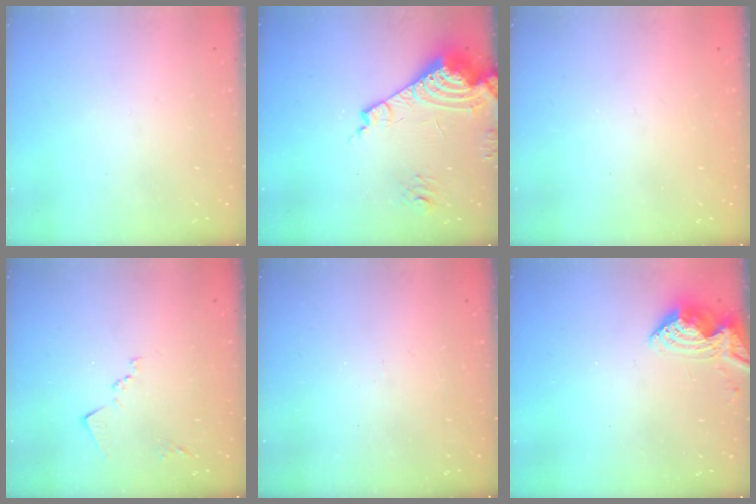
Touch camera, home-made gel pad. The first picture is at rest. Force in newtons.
{"total": 15.2, "press": 15.0, "slide": 2.1}
{"total": 1.5, "press": 1.3, "slide": 0.9}
{"total": 8.4, "press": 8.3, "slide": 0.9}
{"total": 5.6, "press": 5.6, "slide": 0.5}
{"total": 8.1, "press": 8.1, "slide": 0.3}